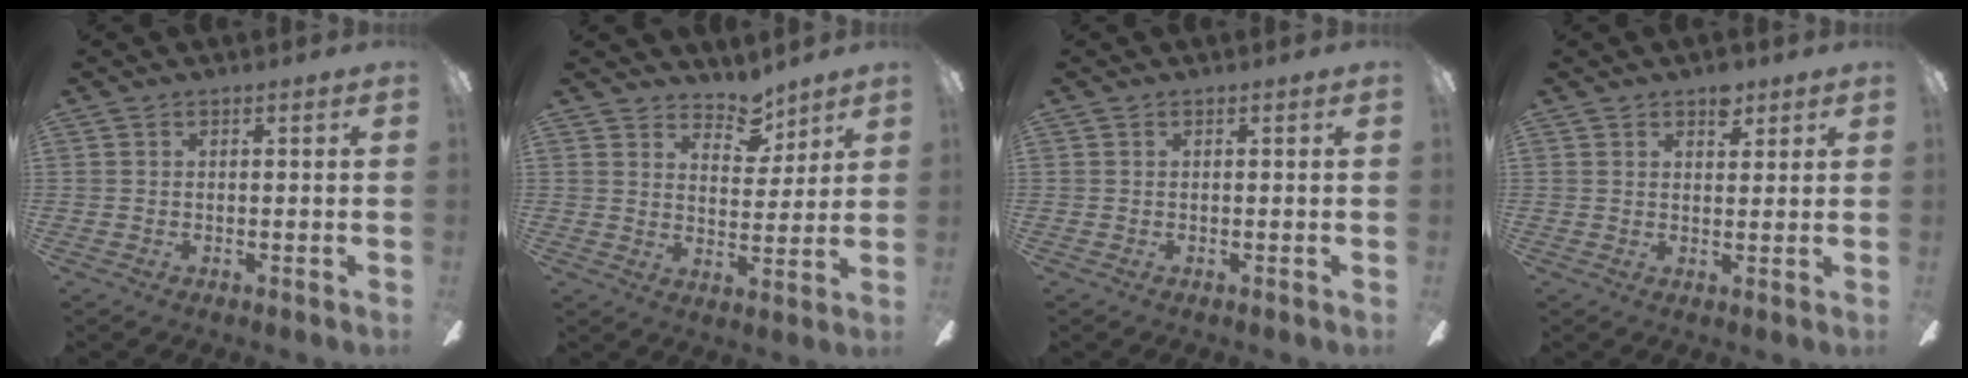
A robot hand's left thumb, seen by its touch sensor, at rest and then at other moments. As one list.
[{"total": 7.3, "force": [6.0, 3.3, 2.4], "torque": [-0.027, -0.035, 0.106]}, {"total": 0.0}, {"total": 4.6, "force": [3.0, 2.6, 2.4], "torque": [-0.013, -0.013, 0.047]}]